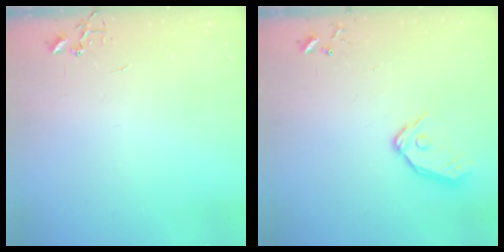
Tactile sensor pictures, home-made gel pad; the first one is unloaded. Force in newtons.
{"total": 10.3, "press": 10.2, "slide": 1.4}